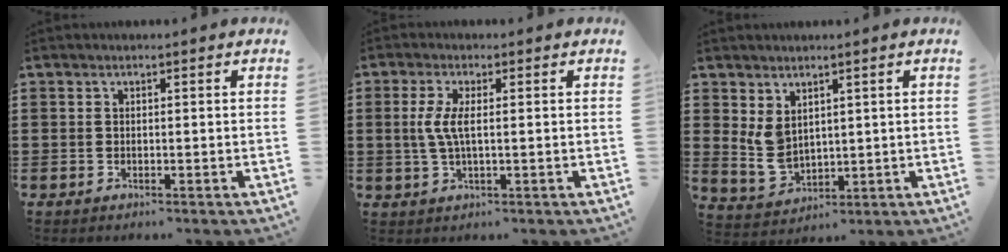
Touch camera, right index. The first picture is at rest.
{"total": 4.1, "force": [0.3, 1.1, 4.0], "torque": [-0.097, -0.006, -0.004]}
{"total": 4.4, "force": [2.4, 2.8, 2.4], "torque": [-0.071, -0.010, 0.044]}